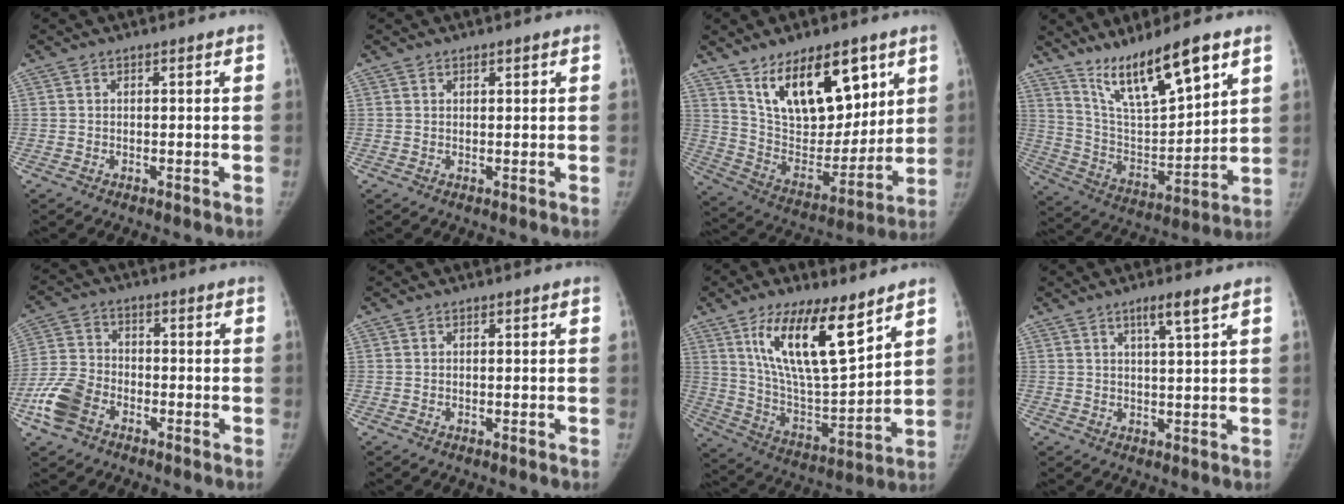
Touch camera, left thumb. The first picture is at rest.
{"total": 0.7, "force": [0.5, 0.3, 0.4], "torque": [-0.003, -0.003, 0.008]}
{"total": 20.7, "force": [11.0, 10.3, 14.2], "torque": [-0.173, -0.060, 0.204]}
{"total": 16.6, "force": [11.3, 3.6, 11.6], "torque": [-0.185, -0.062, 0.219]}
{"total": 9.0, "force": [-4.5, 5.9, 5.0], "torque": [-0.109, 0.018, -0.093]}
{"total": 0.0}
{"total": 18.2, "force": [10.1, 5.7, 14.0], "torque": [-0.224, -0.058, 0.195]}
{"total": 4.3, "force": [2.6, 0.1, 3.5], "torque": [-0.062, -0.016, 0.048]}